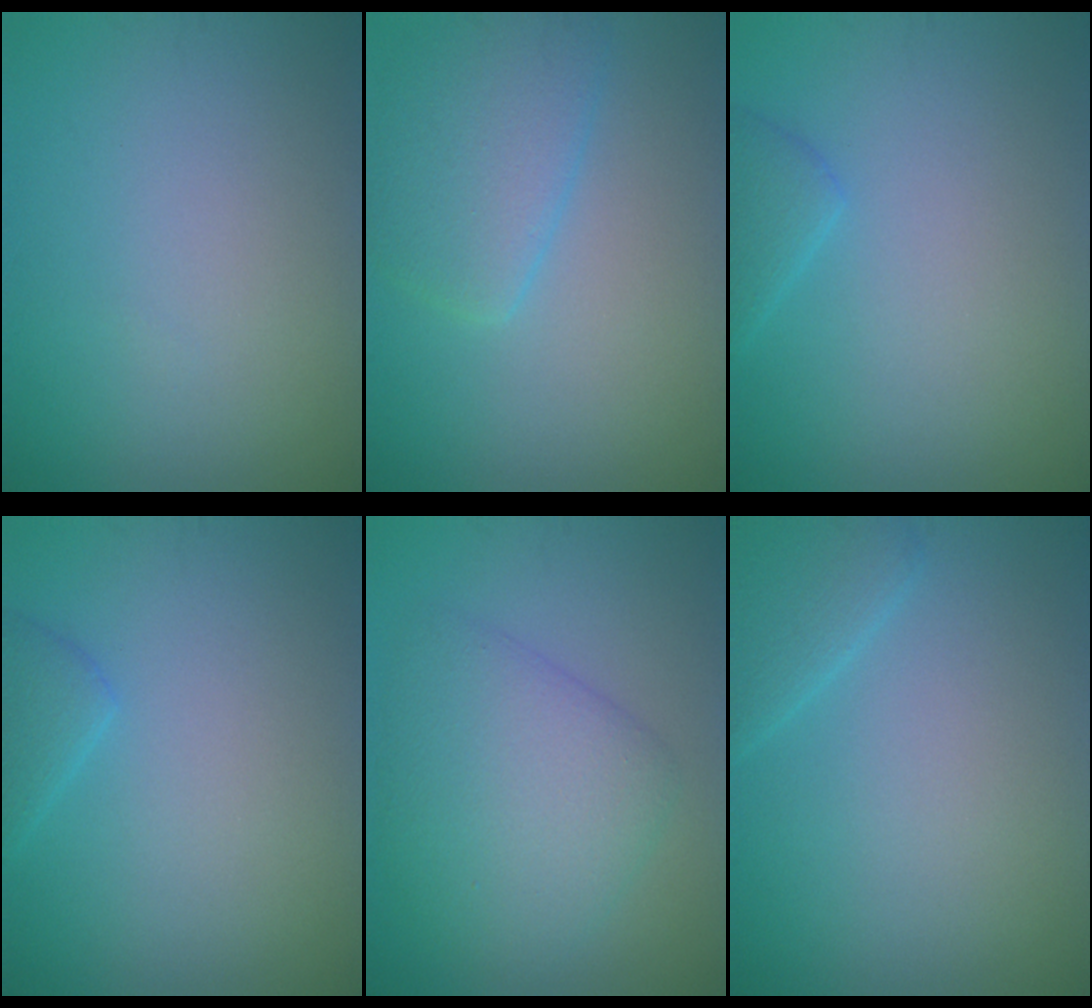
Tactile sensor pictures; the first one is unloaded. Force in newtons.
{"total": 4.4, "press": 4.4, "slide": 0.3}
{"total": 1.7, "press": 1.7, "slide": 0.1}
{"total": 1.7, "press": 1.7, "slide": 0.1}
{"total": 5.7, "press": 5.7, "slide": 0.2}
{"total": 2.2, "press": 2.2, "slide": 0.1}